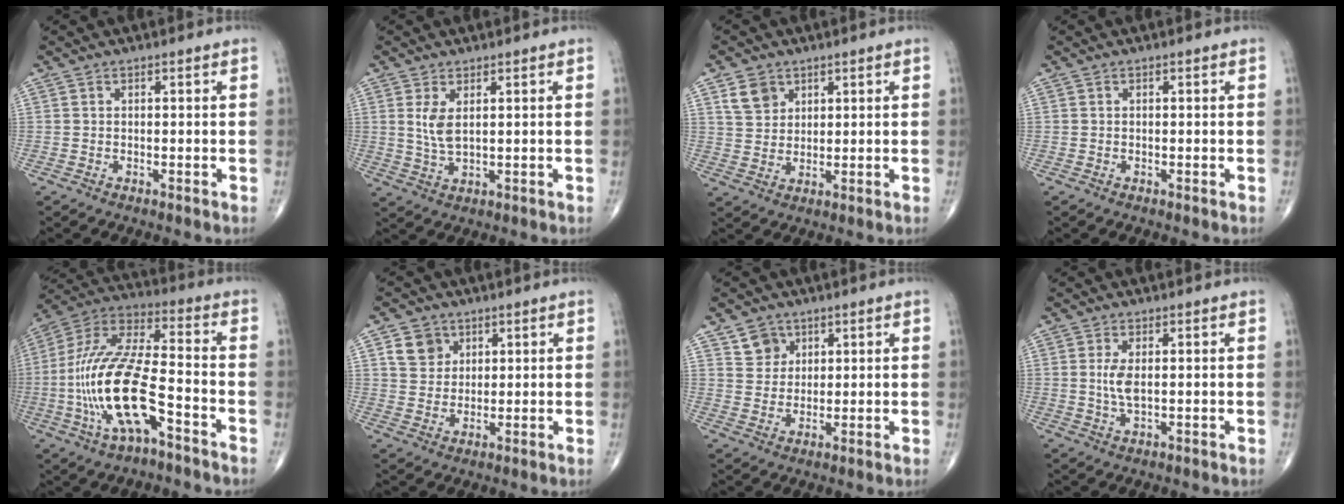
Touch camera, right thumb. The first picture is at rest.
{"total": 4.1, "force": [1.3, 1.7, 3.5], "torque": [-0.069, -0.010, 0.035]}
{"total": 5.4, "force": [2.8, 4.1, 2.1], "torque": [-0.022, -0.014, 0.057]}
{"total": 0.0}
{"total": 20.2, "force": [-6.5, 7.2, 17.8], "torque": [-0.371, 0.041, -0.115]}
{"total": 5.8, "force": [2.6, 4.9, 1.8], "torque": [-0.011, -0.012, 0.049]}
{"total": 4.8, "force": [2.7, 3.9, 1.0], "torque": [0.004, -0.018, 0.051]}
{"total": 3.6, "force": [0.5, 1.4, 3.3], "torque": [-0.070, -0.006, 0.014]}